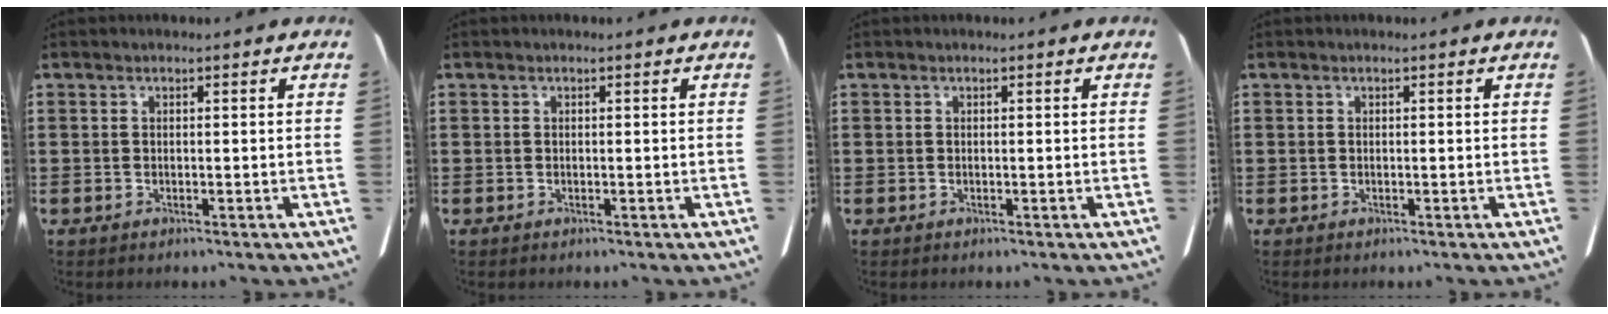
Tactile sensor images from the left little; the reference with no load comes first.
{"total": 0.0}
{"total": 0.0}
{"total": 0.0}